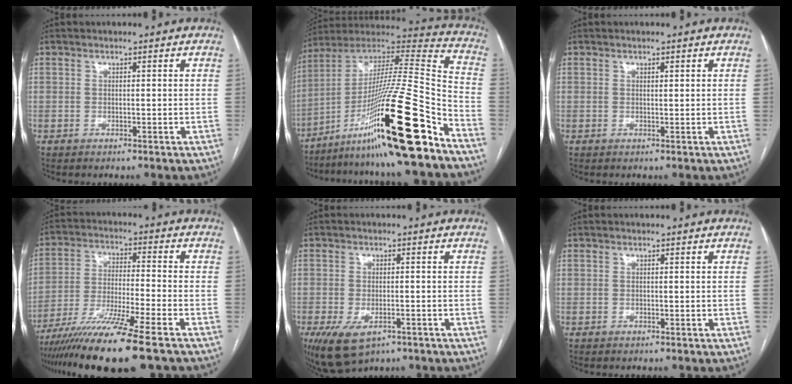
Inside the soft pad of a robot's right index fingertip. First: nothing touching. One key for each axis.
{"total": 26.1, "fx": -15.5, "fy": 0.3, "fz": 21.0, "tx": -0.335, "ty": -0.016, "tz": -0.266}
{"total": 0.5, "fx": 0.3, "fy": 0.1, "fz": 0.4, "tx": -0.009, "ty": -0.001, "tz": 0.005}
{"total": 14.3, "fx": -10.6, "fy": -1.1, "fz": 9.6, "tx": -0.182, "ty": -0.040, "tz": -0.183}
{"total": 7.4, "fx": -4.0, "fy": 3.6, "fz": 5.0, "tx": -0.090, "ty": -0.010, "tz": -0.059}
{"total": 0.0}